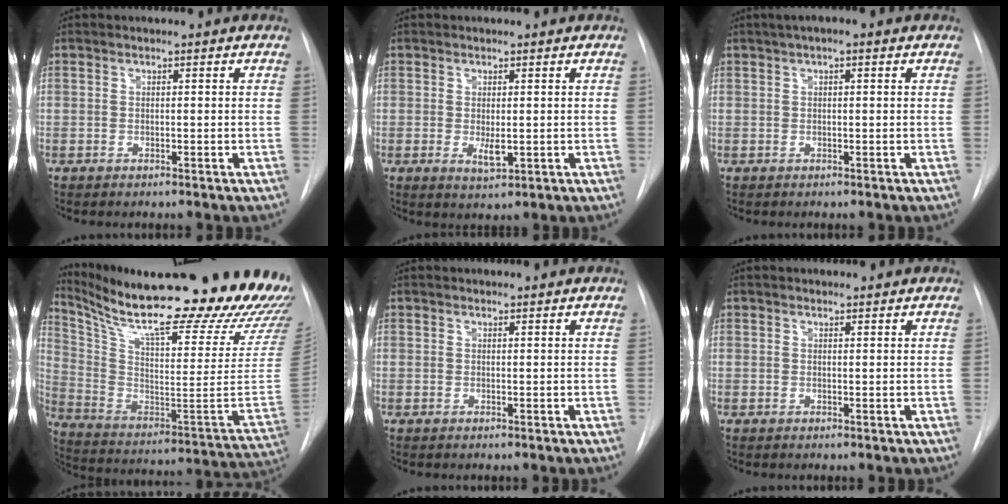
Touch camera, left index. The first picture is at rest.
{"total": 2.5, "force": [-0.1, 1.0, 2.2], "torque": [-0.040, -0.008, 0.004]}
{"total": 3.3, "force": [1.9, 0.9, 2.6], "torque": [-0.043, 0.020, 0.025]}
{"total": 34.7, "force": [28.4, 4.0, 19.5], "torque": [-0.309, -0.088, 0.391]}
{"total": 0.7, "force": [0.6, 0.1, 0.1], "torque": [-0.006, 0.005, 0.011]}
{"total": 1.0, "force": [0.9, 0.3, 0.1], "torque": [-0.007, 0.007, 0.016]}